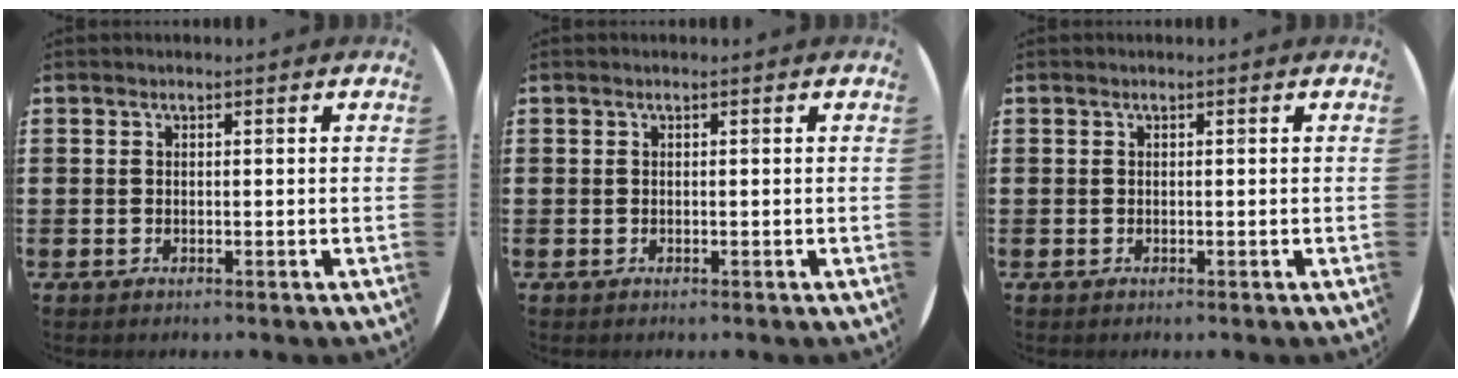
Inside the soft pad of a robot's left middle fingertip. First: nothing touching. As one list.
[{"total": 0.0}, {"total": 0.0}]